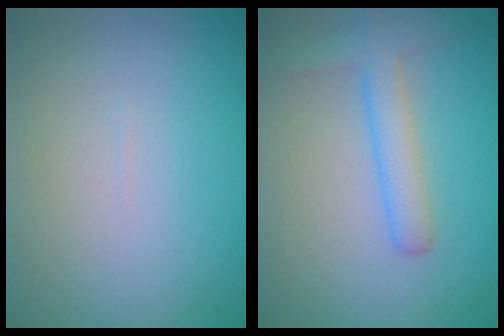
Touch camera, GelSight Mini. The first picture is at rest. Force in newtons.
{"total": 2.9, "press": 2.9, "slide": 0.2}